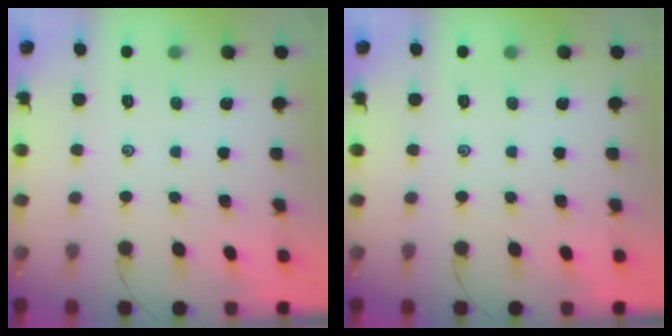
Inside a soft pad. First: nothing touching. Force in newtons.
{"total": 0.0}